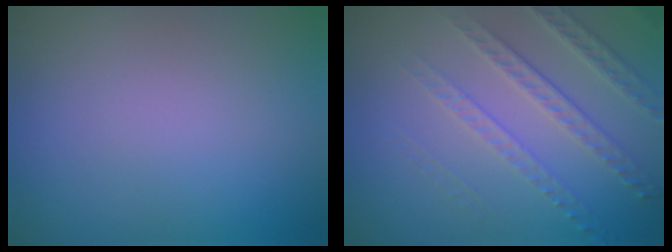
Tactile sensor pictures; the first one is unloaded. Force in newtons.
{"total": 3.7, "press": 3.1, "slide": 1.9}